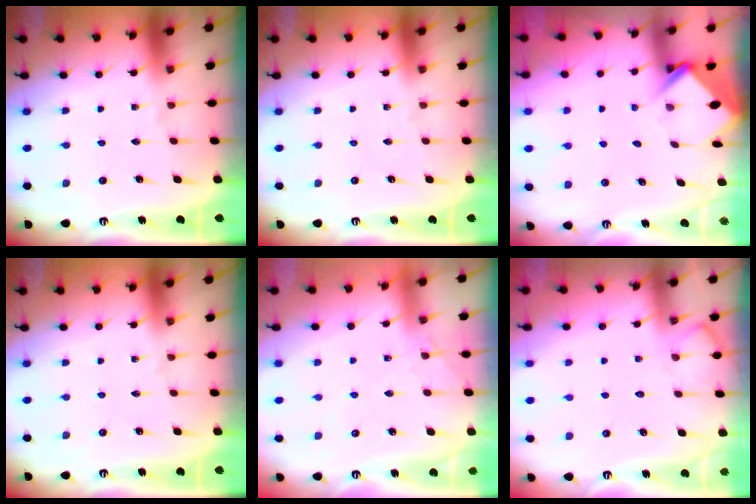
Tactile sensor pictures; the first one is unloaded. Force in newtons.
{"total": 0.0}
{"total": 3.9, "press": 3.9, "slide": 0.4}
{"total": 0.0}
{"total": 3.1, "press": 3.1, "slide": 0.5}
{"total": 5.5, "press": 5.5, "slide": 0.6}